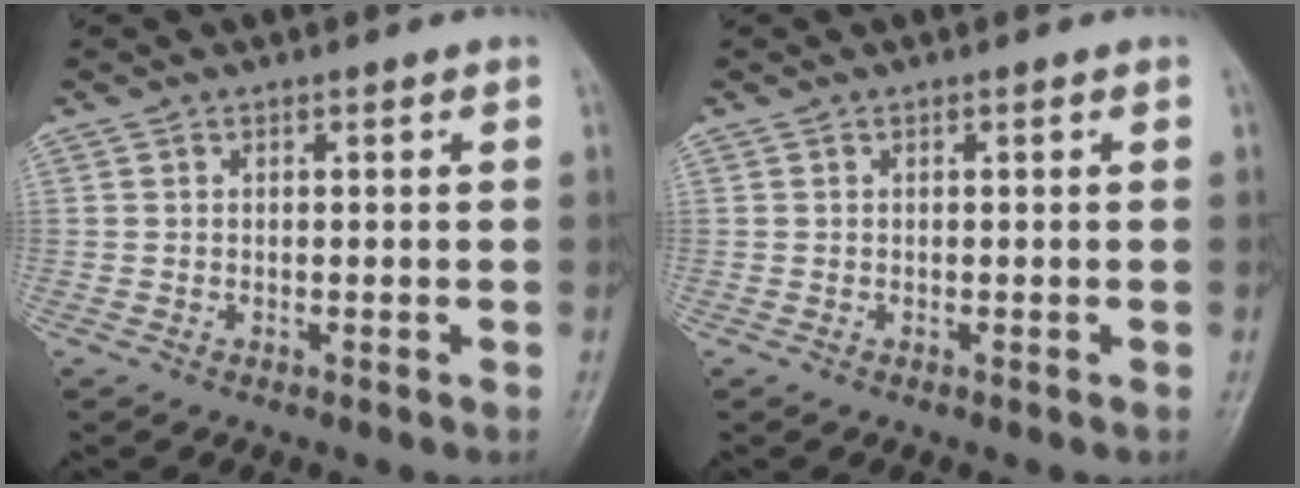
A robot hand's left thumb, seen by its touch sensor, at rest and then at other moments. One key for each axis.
{"total": 0.0}